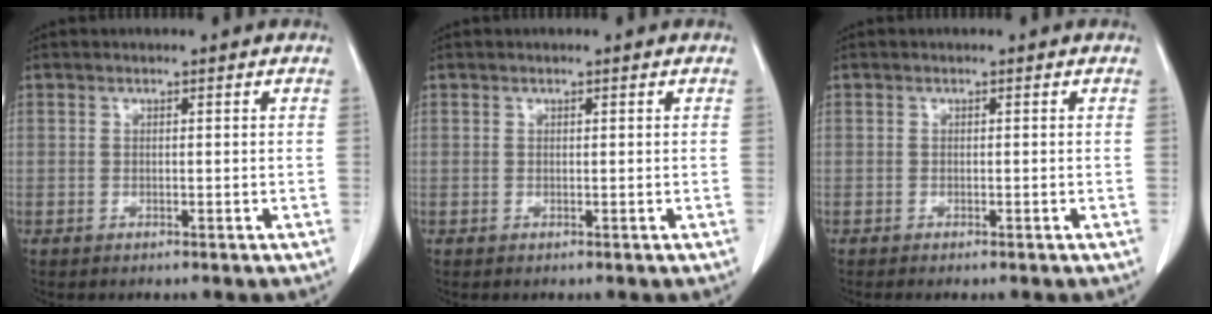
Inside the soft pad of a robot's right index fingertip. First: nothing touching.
{"total": 0.0}
{"total": 0.7, "force": [-0.5, 0.0, 0.4], "torque": [-0.007, -0.002, -0.009]}